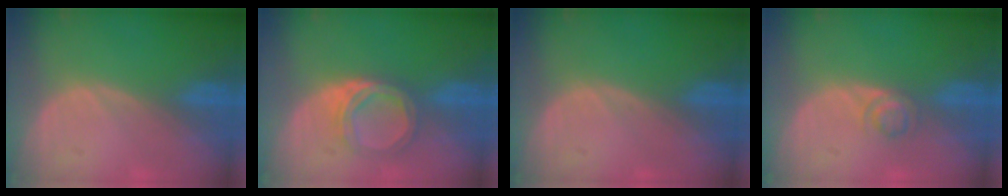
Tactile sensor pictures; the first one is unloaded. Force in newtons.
{"total": 5.6, "press": 5.0, "slide": 2.6}
{"total": 0.0}
{"total": 2.7, "press": 2.7, "slide": 0.2}